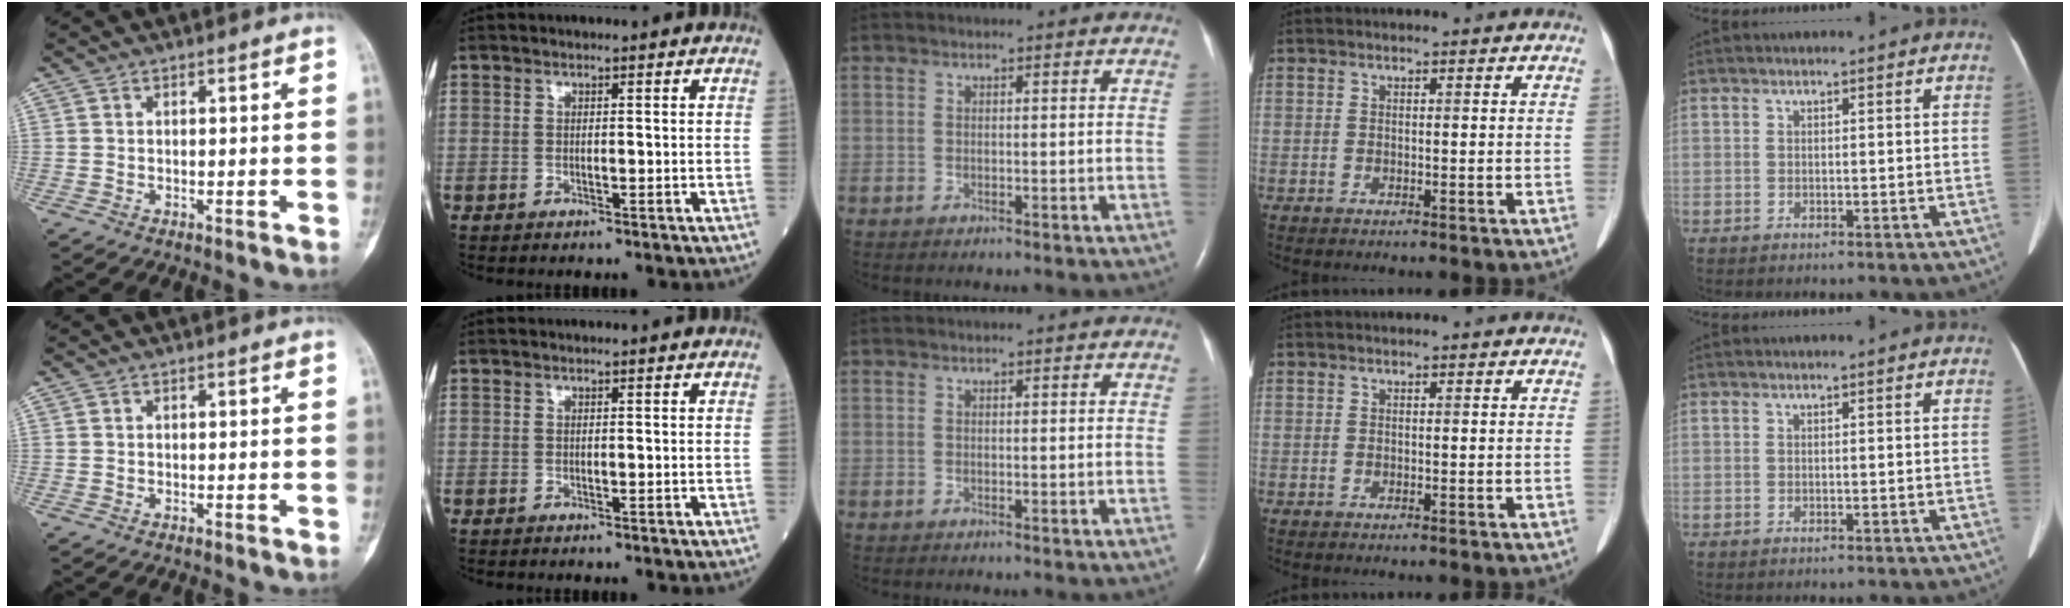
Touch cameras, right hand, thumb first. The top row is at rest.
{}